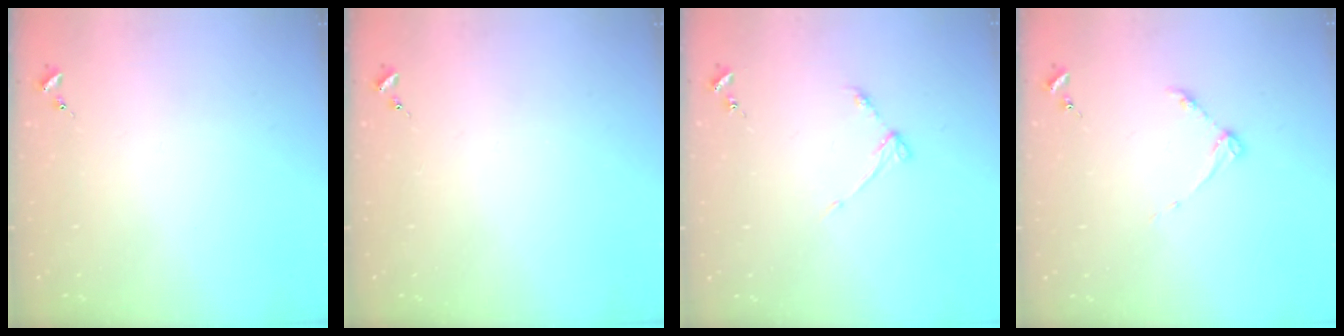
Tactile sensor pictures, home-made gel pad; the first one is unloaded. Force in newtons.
{"total": 0.0}
{"total": 4.6, "press": 4.6, "slide": 0.6}
{"total": 4.9, "press": 4.8, "slide": 0.7}